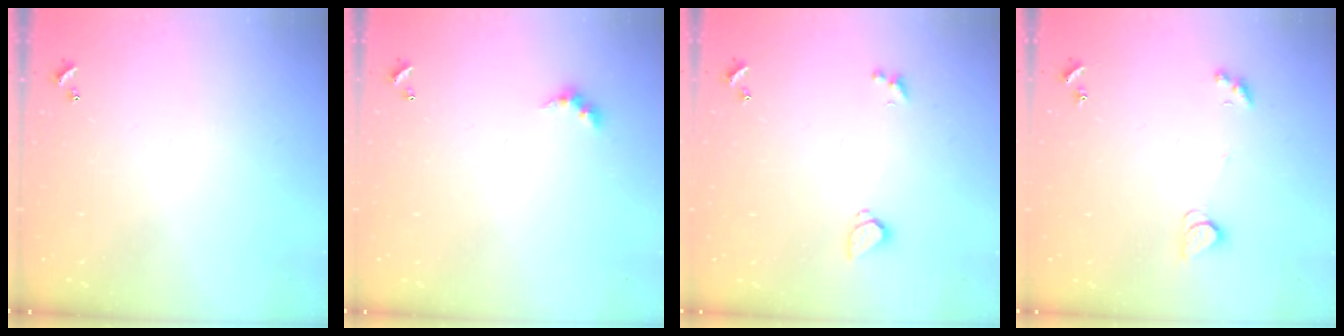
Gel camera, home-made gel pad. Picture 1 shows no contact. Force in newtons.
{"total": 2.4, "press": 2.4, "slide": 0.5}
{"total": 0.8, "press": 0.6, "slide": 0.4}
{"total": 2.1, "press": 2.1, "slide": 0.4}